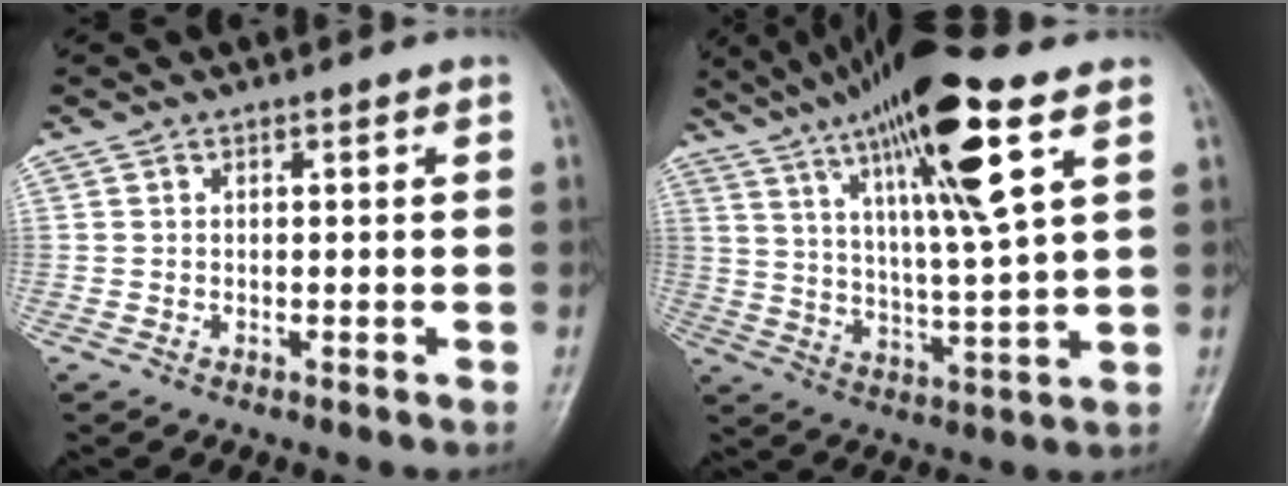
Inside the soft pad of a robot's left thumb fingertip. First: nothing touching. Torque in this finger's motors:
{"motor_torque": [1.21, 0.67, 2.24, -0.53, 0.52]}